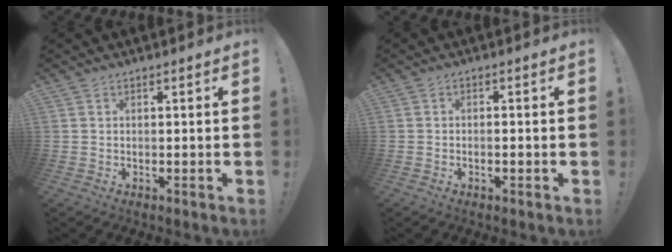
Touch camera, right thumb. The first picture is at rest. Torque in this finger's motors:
{"motor_torque": [-0.03, -0.13, 0.03, 0.20, -0.03]}